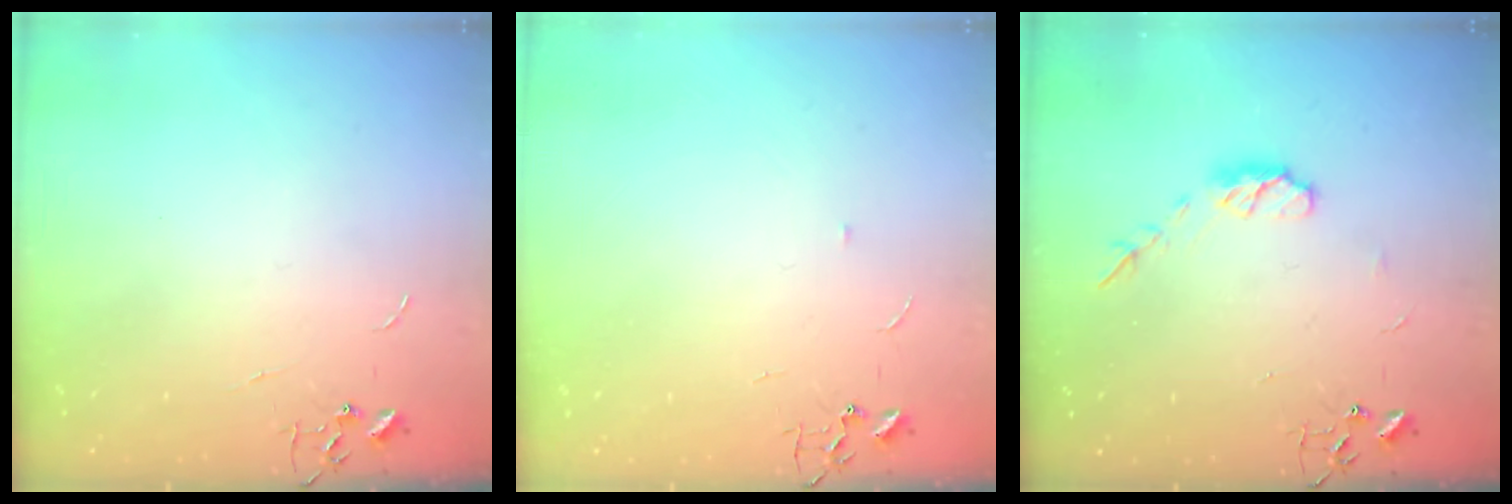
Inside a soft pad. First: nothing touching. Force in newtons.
{"total": 3.0, "press": 3.0, "slide": 0.4}
{"total": 6.9, "press": 6.9, "slide": 0.4}